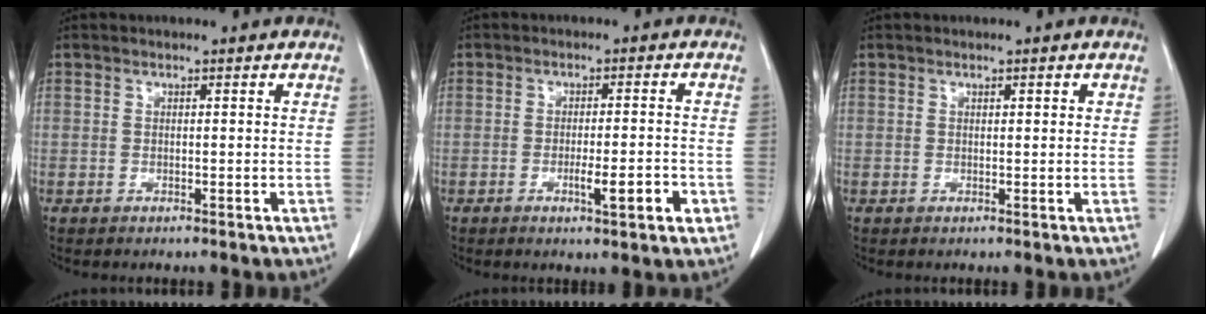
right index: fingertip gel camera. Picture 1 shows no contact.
{"total": 5.2, "force": [-2.0, 0.6, 4.8], "torque": [-0.069, -0.003, -0.027]}
{"total": 0.7, "force": [0.3, 0.3, 0.5], "torque": [-0.008, -0.001, 0.002]}